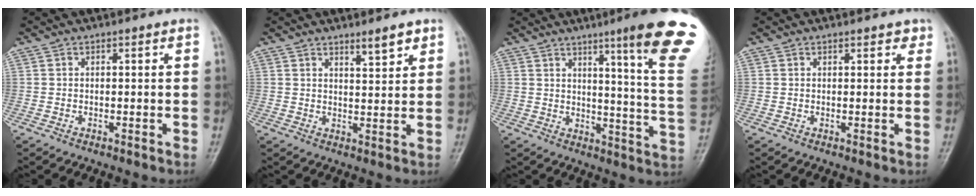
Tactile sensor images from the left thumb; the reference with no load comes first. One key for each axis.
{"total": 4.1, "fx": 3.0, "fy": 0.9, "fz": 2.6, "tx": -0.032, "ty": -0.025, "tz": 0.047}
{"total": 18.7, "fx": 11.3, "fy": 0.4, "fz": 14.9, "tx": -0.170, "ty": -0.069, "tz": 0.139}
{"total": 1.9, "fx": 1.4, "fy": 0.9, "fz": 1.0, "tx": -0.002, "ty": -0.005, "tz": 0.012}